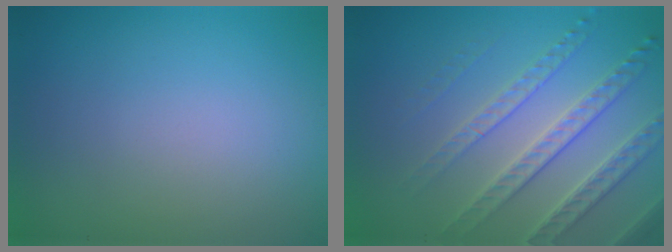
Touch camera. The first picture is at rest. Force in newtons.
{"total": 4.8, "press": 4.1, "slide": 2.5}